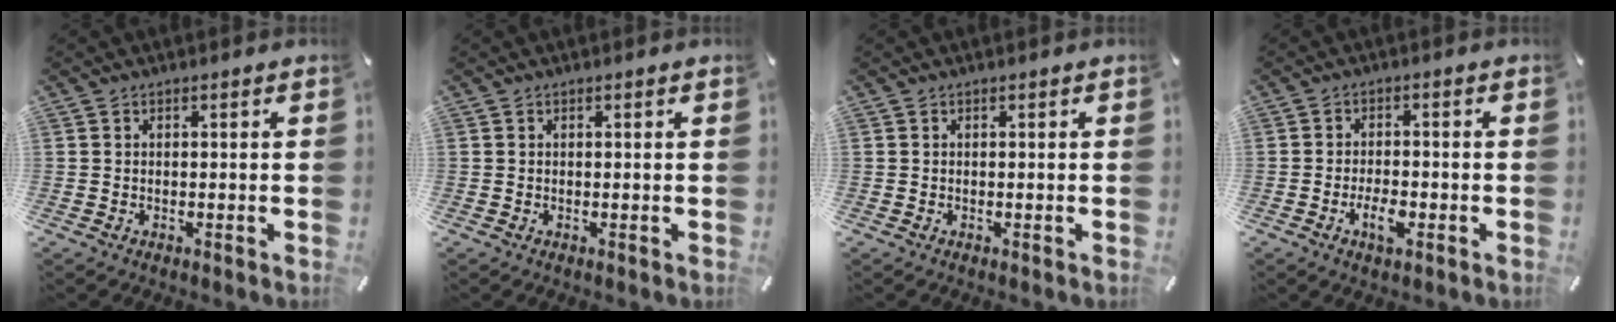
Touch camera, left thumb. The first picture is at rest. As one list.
[{"total": 0.0}, {"total": 0.0}, {"total": 4.9, "force": [-2.1, 2.3, 3.8], "torque": [-0.073, 0.006, -0.037]}]